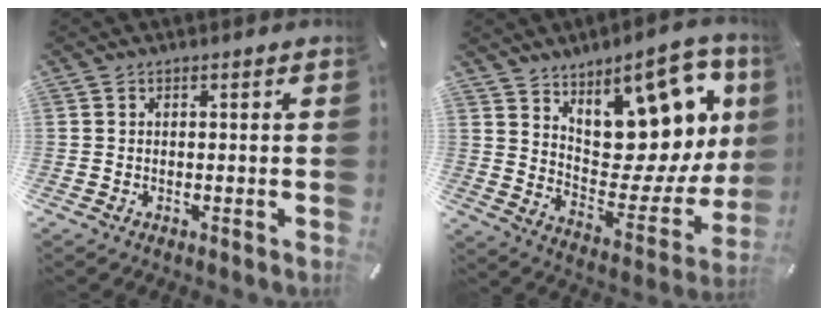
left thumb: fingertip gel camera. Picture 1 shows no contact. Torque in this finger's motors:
{"motor_torque": [2.92, 2.09, 0.48, -0.33, 0.21]}